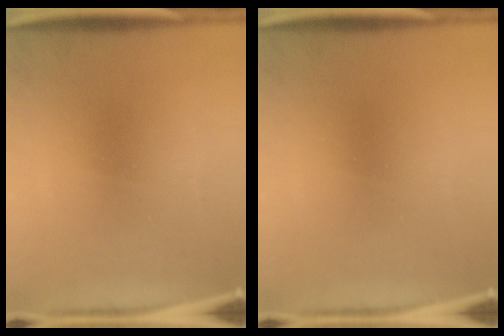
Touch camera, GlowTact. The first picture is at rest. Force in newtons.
{"total": 0.0}